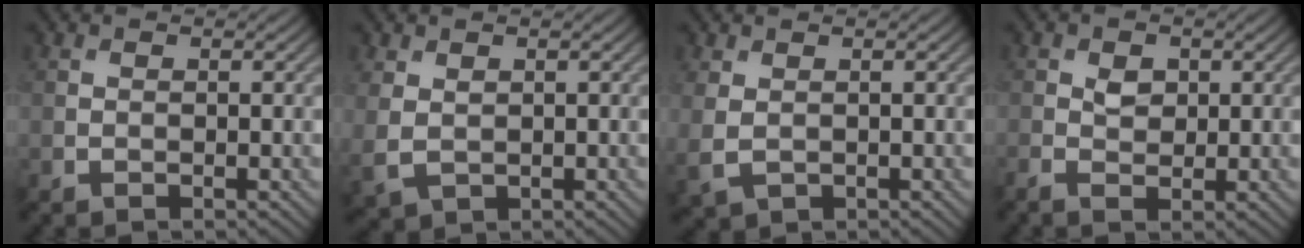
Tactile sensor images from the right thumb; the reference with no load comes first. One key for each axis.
{"total": 3.1, "fx": 0.6, "fy": 2.2, "fz": 2.0, "tx": -0.060, "ty": -0.008, "tz": 0.018}
{"total": 2.7, "fx": 0.2, "fy": 1.8, "fz": 1.9, "tx": -0.063, "ty": -0.008, "tz": 0.005}
{"total": 2.1, "fx": 0.2, "fy": 1.6, "fz": 1.4, "tx": -0.029, "ty": 0.000, "tz": 0.001}